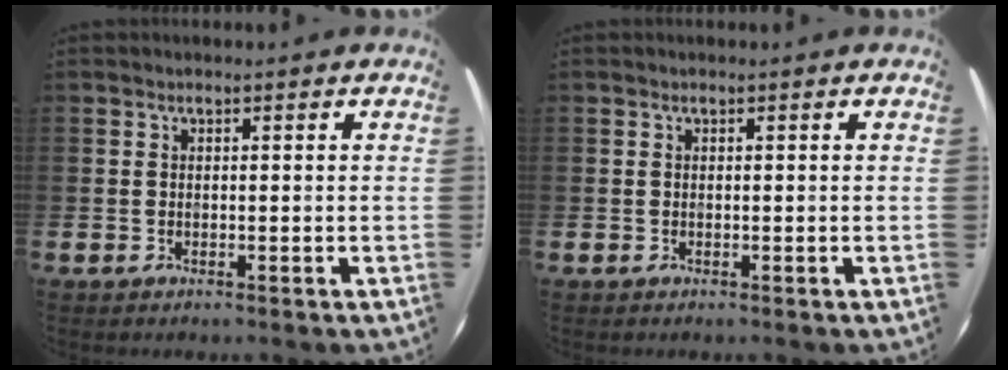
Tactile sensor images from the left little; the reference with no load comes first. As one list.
[{"total": 0.0}]